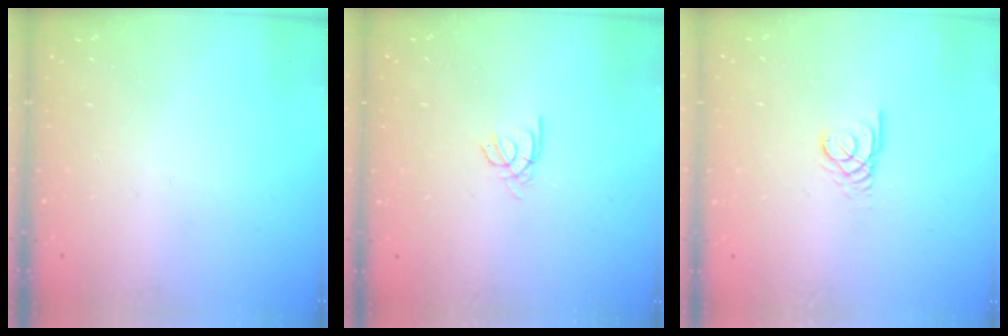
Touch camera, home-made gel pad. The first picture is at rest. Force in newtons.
{"total": 2.2, "press": 2.2, "slide": 0.2}
{"total": 2.6, "press": 2.6, "slide": 0.1}